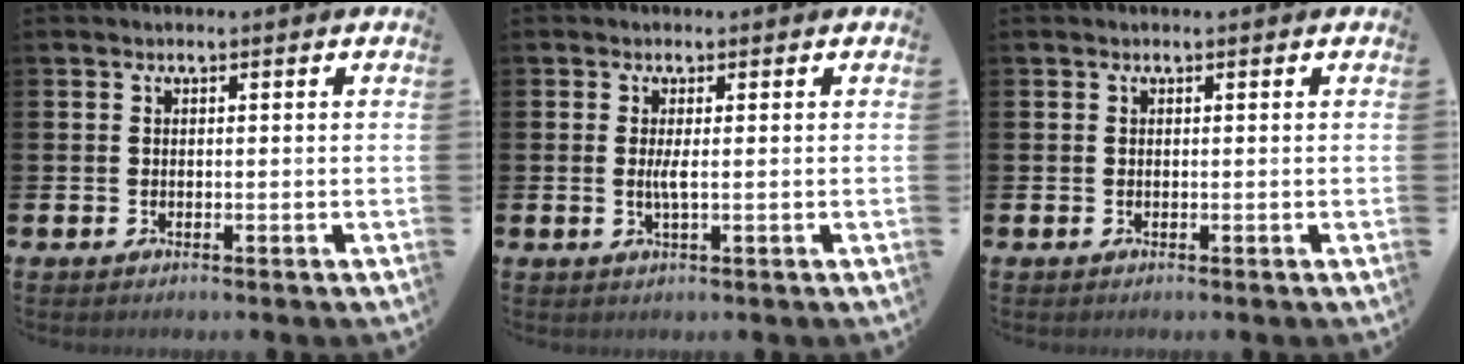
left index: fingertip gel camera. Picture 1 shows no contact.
{"total": 1.7, "force": [0.1, 0.2, 1.7], "torque": [-0.041, -0.001, 0.002]}
{"total": 0.0}